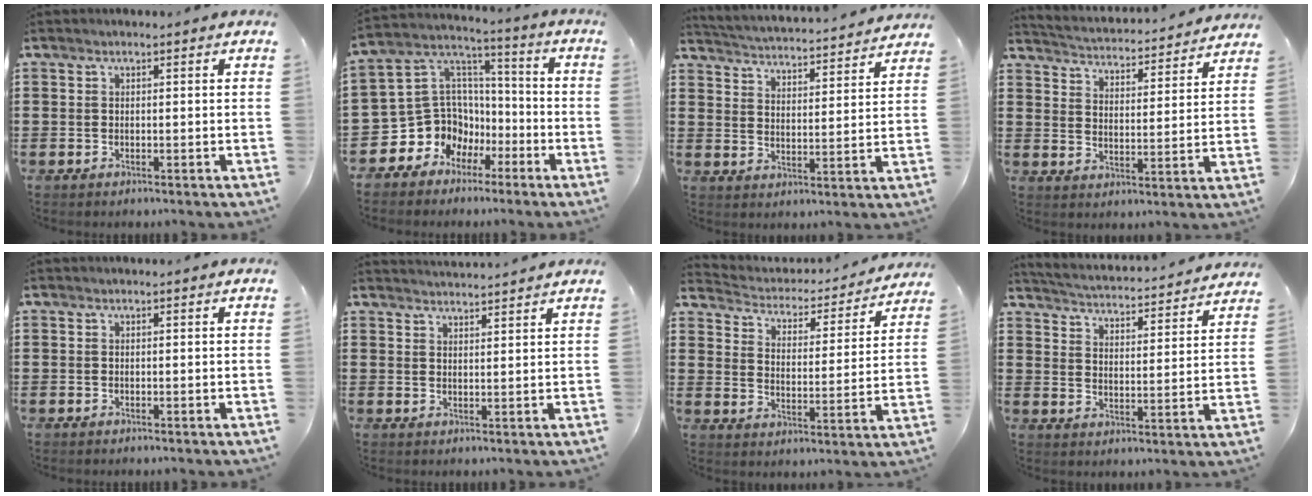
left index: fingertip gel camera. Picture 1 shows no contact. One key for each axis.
{"total": 9.2, "fx": -3.4, "fy": 8.4, "fz": 1.0, "tx": -0.067, "ty": -0.012, "tz": -0.058}
{"total": 3.3, "fx": 3.3, "fy": -0.5, "fz": 0.0, "tx": -0.022, "ty": -0.037, "tz": 0.048}
{"total": 3.2, "fx": 3.2, "fy": -0.3, "fz": -0.2, "tx": -0.019, "ty": -0.034, "tz": 0.046}
{"total": 0.0}
{"total": 2.5, "fx": 2.5, "fy": -0.4, "fz": -0.1, "tx": -0.005, "ty": -0.009, "tz": 0.048}
{"total": 2.8, "fx": 2.7, "fy": 0.7, "fz": 0.2, "tx": -0.026, "ty": -0.025, "tz": 0.037}
{"total": 3.2, "fx": 3.2, "fy": -0.5, "fz": 0.0, "tx": -0.024, "ty": -0.035, "tz": 0.046}